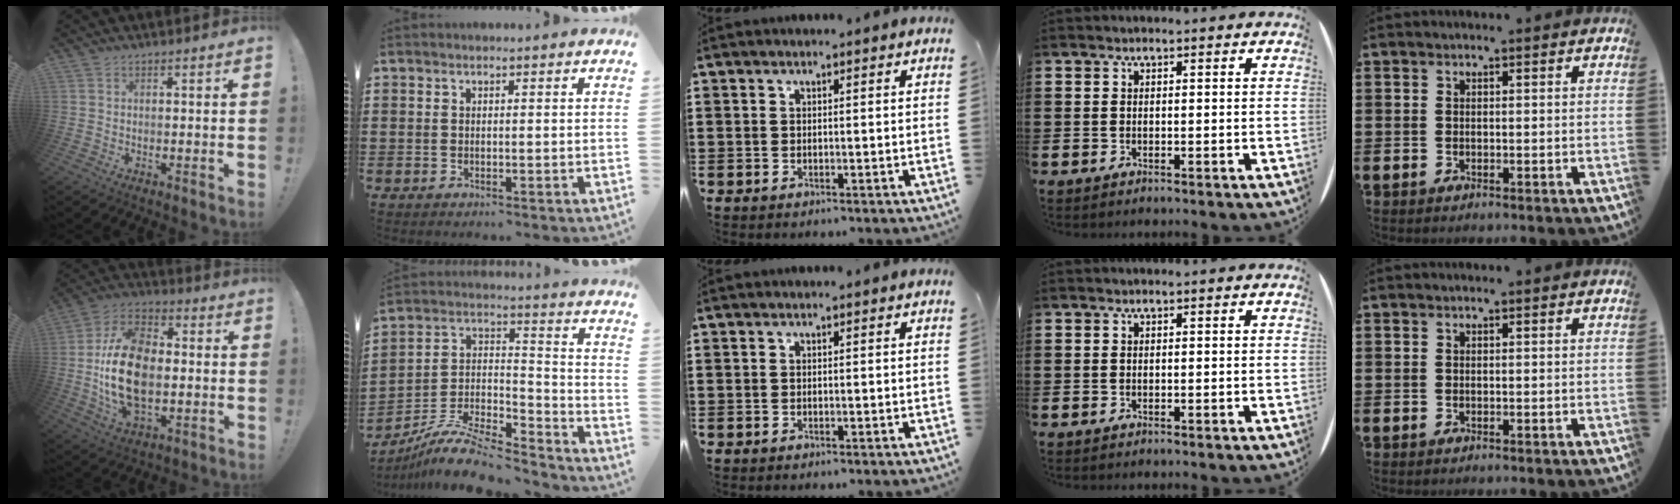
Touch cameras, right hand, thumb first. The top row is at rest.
{"thumb": {"total": 19.7, "force": [-1.5, 12.5, 15.2], "torque": [-0.277, 0.005, -0.025]}, "index": {"total": 10.8, "force": [-9.2, 2.5, 4.9], "torque": [-0.092, 0.021, -0.183]}}